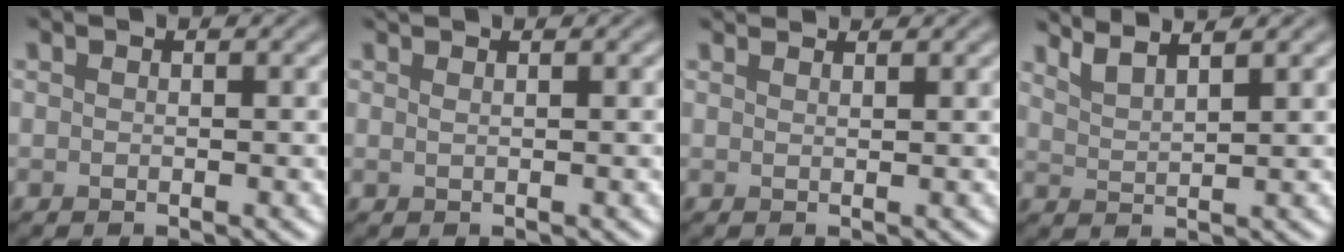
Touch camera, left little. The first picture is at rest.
{"total": 0.8, "force": [0.6, -0.1, 0.4], "torque": [-0.013, 0.001, 0.013]}
{"total": 1.8, "force": [1.8, -0.1, 0.4], "torque": [-0.007, 0.002, 0.027]}
{"total": 3.0, "force": [2.6, 0.3, 1.4], "torque": [-0.020, 0.007, 0.040]}